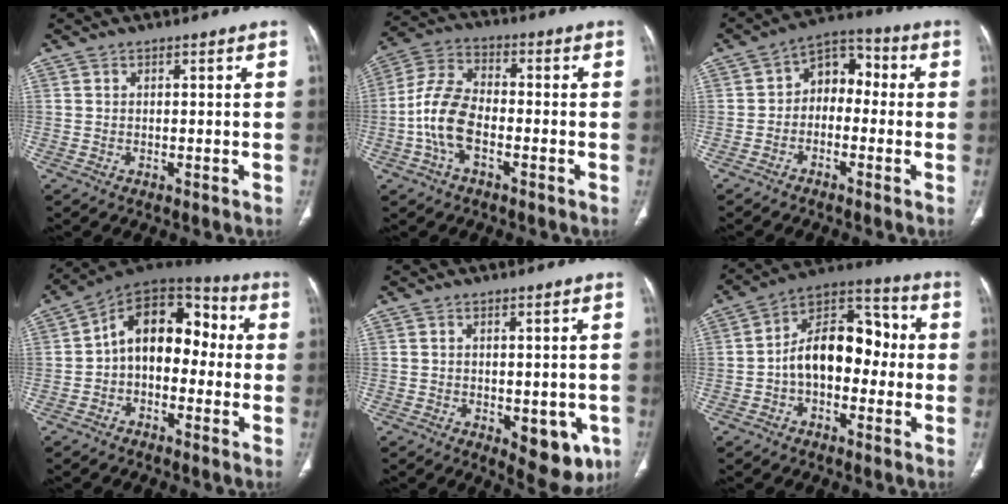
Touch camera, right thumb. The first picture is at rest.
{"total": 10.5, "force": [-2.9, 5.7, 8.3], "torque": [-0.174, 0.033, -0.062]}
{"total": 7.9, "force": [-0.9, 5.7, 5.3], "torque": [-0.047, 0.041, -0.033]}
{"total": 14.2, "force": [-0.4, 9.5, 10.6], "torque": [-0.121, 0.053, -0.023]}
{"total": 9.3, "force": [-2.9, 4.7, 7.5], "torque": [-0.063, -0.007, -0.025]}
{"total": 14.8, "force": [-1.1, 9.4, 11.4], "torque": [-0.152, 0.050, -0.032]}